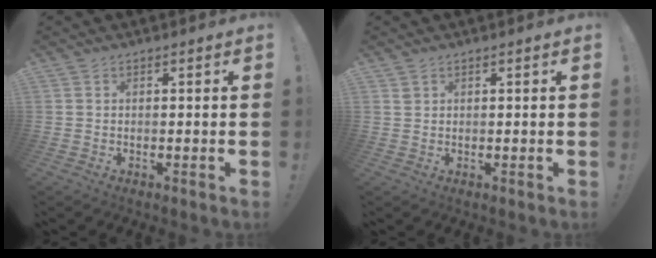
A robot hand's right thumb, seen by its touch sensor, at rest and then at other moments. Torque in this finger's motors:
{"motor_torque": [-0.20, 0.06, -0.26, 0.14, -0.07]}